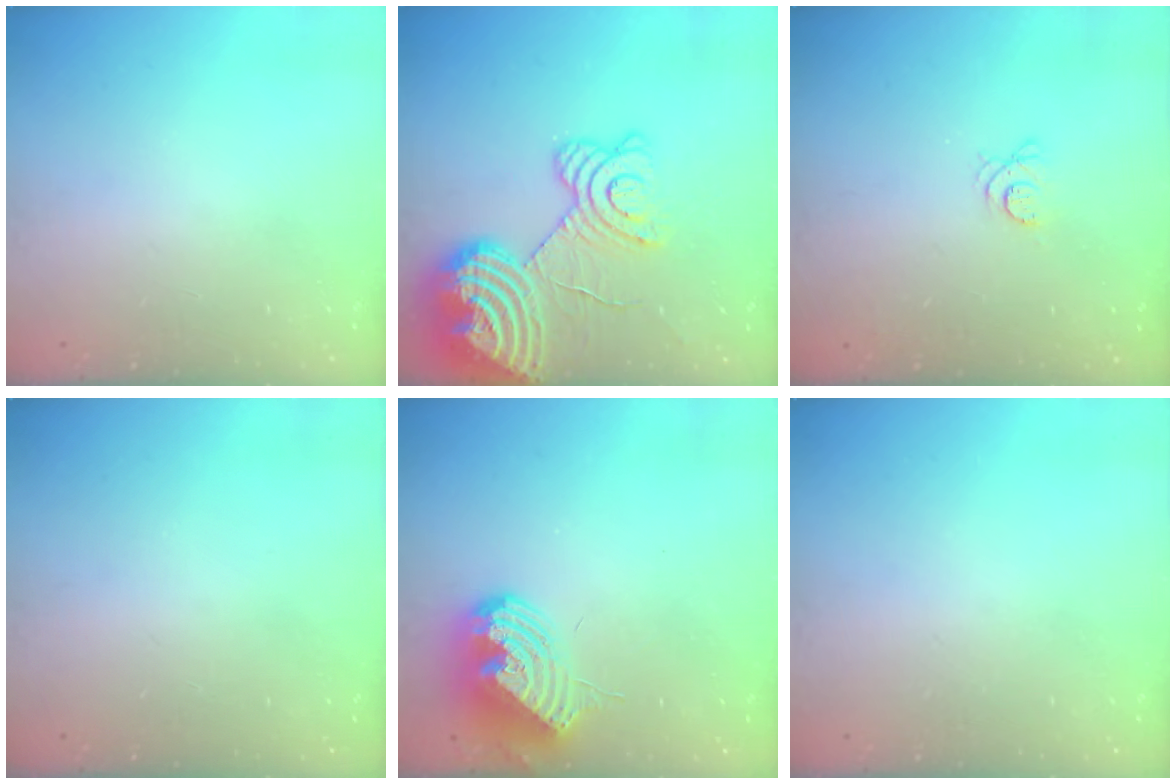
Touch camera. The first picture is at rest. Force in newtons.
{"total": 24.6, "press": 24.4, "slide": 3.1}
{"total": 3.5, "press": 3.4, "slide": 0.7}
{"total": 0.0}
{"total": 12.9, "press": 12.8, "slide": 1.7}
{"total": 0.0}